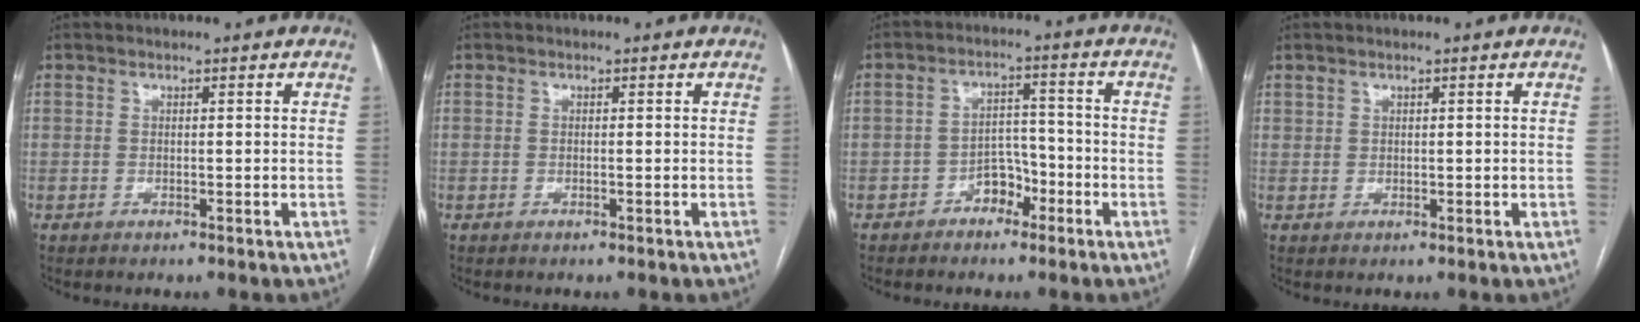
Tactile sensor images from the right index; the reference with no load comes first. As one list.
[{"total": 0.0}, {"total": 4.4, "force": [-2.5, 3.0, 2.0], "torque": [-0.021, 0.016, -0.043]}, {"total": 1.0, "force": [0.7, 0.7, 0.2], "torque": [0.003, 0.000, 0.012]}]